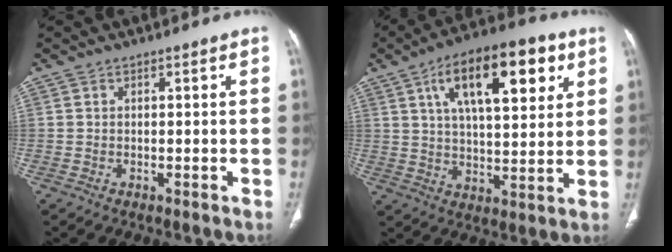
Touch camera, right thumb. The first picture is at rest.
{"total": 19.0, "force": [8.0, 8.0, 15.3], "torque": [-0.208, -0.009, 0.124]}